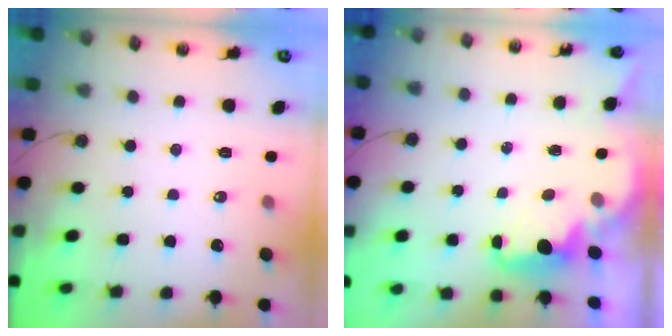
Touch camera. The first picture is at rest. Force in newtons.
{"total": 2.5, "press": 2.4, "slide": 0.8}